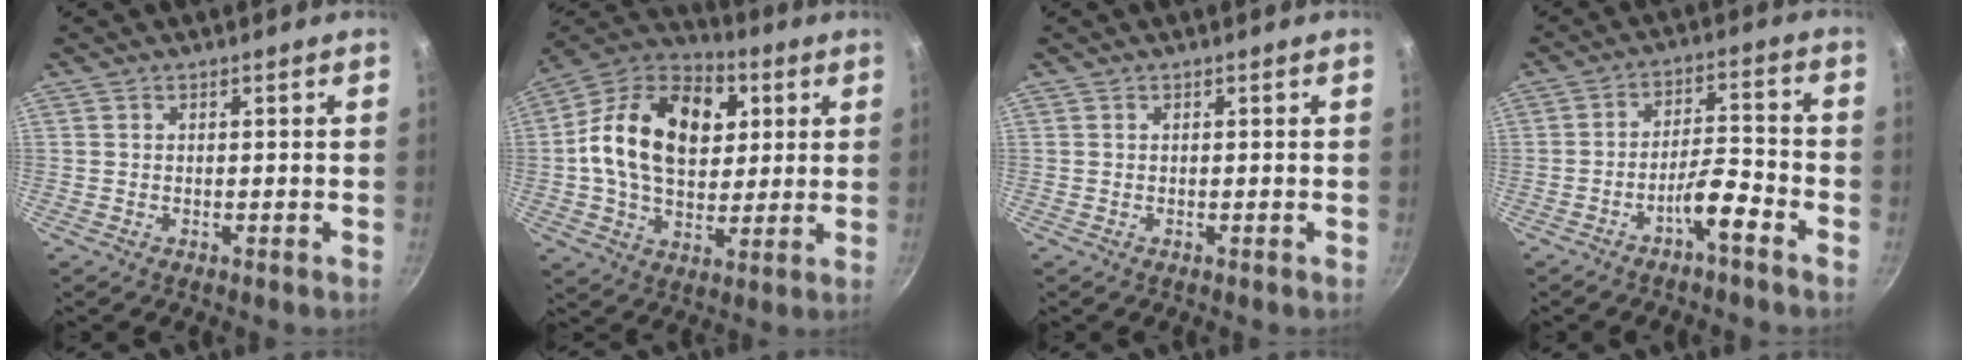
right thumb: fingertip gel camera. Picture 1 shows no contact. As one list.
[{"total": 22.0, "force": [4.6, 14.9, 15.5], "torque": [-0.234, 0.014, 0.064]}, {"total": 0.0}, {"total": 6.6, "force": [-4.2, 1.4, 5.0], "torque": [-0.083, 0.040, -0.070]}]